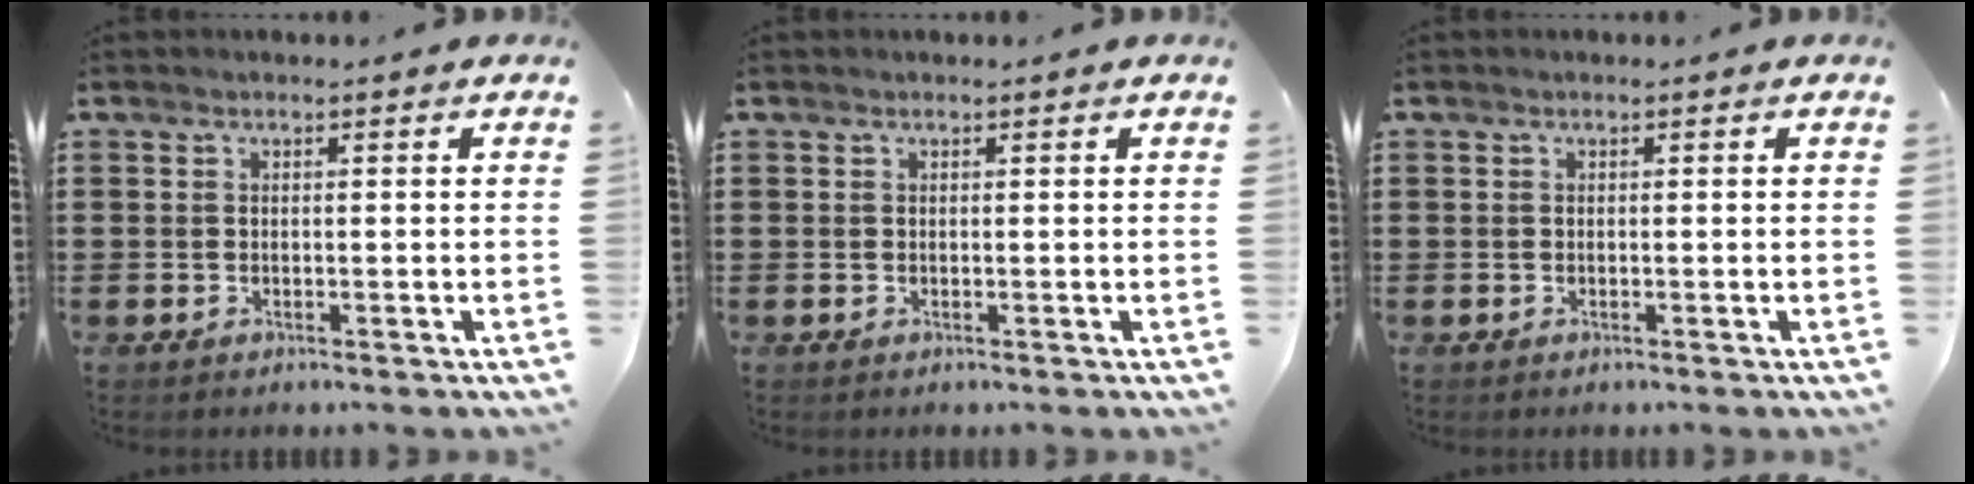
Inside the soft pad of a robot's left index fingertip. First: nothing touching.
{"total": 0.0}
{"total": 0.0}